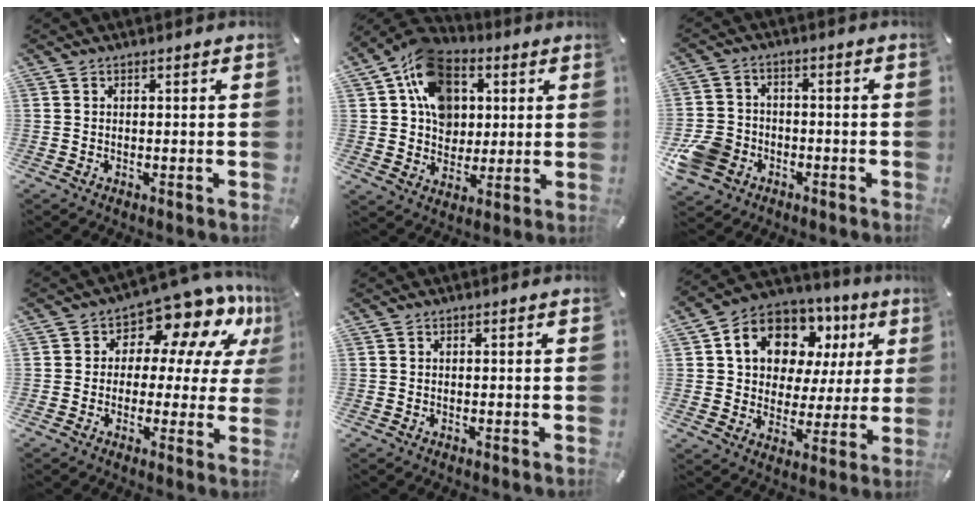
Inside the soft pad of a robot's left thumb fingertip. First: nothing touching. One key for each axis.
{"total": 14.0, "fx": 4.5, "fy": 11.5, "fz": 6.5, "tx": -0.119, "ty": -0.018, "tz": 0.086}
{"total": 9.4, "fx": -3.9, "fy": 7.7, "fz": 3.6, "tx": -0.084, "ty": 0.029, "tz": -0.074}
{"total": 11.0, "fx": 6.8, "fy": 6.2, "fz": 6.0, "tx": -0.098, "ty": -0.056, "tz": 0.119}
{"total": 0.0}
{"total": 13.8, "fx": 6.1, "fy": 10.6, "fz": 6.3, "tx": -0.116, "ty": -0.025, "tz": 0.116}